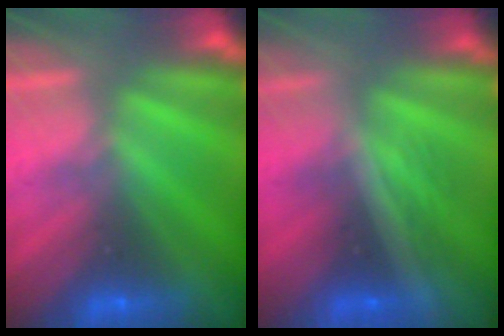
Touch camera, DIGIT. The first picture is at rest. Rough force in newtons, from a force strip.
{"total": 1.7}